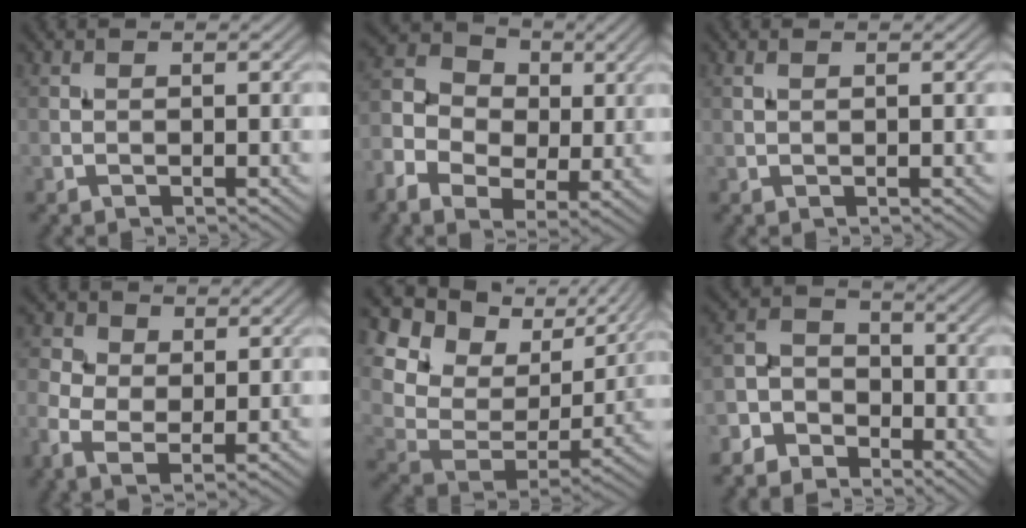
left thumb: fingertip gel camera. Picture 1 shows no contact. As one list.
[{"total": 9.7, "force": [-1.4, 7.3, 6.3], "torque": [-0.154, -0.001, -0.038]}, {"total": 0.6, "force": [0.3, 0.1, 0.5], "torque": [-0.012, 0.004, 0.006]}, {"total": 5.8, "force": [0.5, 4.0, 4.1], "torque": [-0.112, 0.001, 0.005]}, {"total": 14.7, "force": [8.2, 9.2, 8.1], "torque": [-0.206, 0.012, 0.151]}, {"total": 6.8, "force": [-4.8, 4.3, 2.1], "torque": [-0.050, 0.001, -0.113]}]